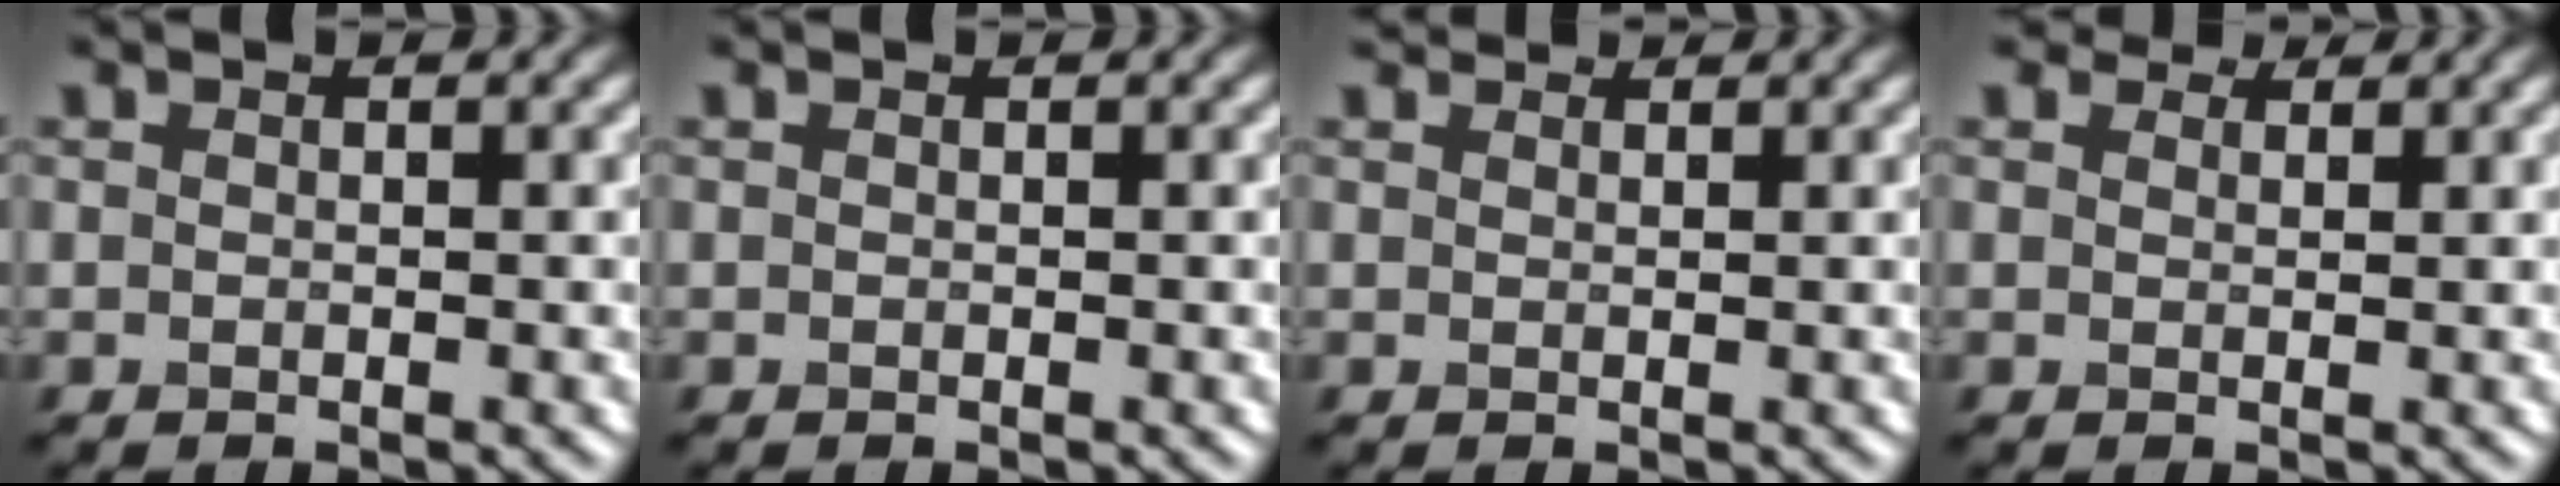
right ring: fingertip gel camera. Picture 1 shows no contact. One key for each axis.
{"total": 0.0}
{"total": 2.4, "fx": 2.2, "fy": 0.6, "fz": 0.6, "tx": -0.016, "ty": -0.001, "tz": 0.027}
{"total": 2.5, "fx": 2.2, "fy": 1.0, "fz": 0.7, "tx": -0.014, "ty": -0.007, "tz": 0.033}